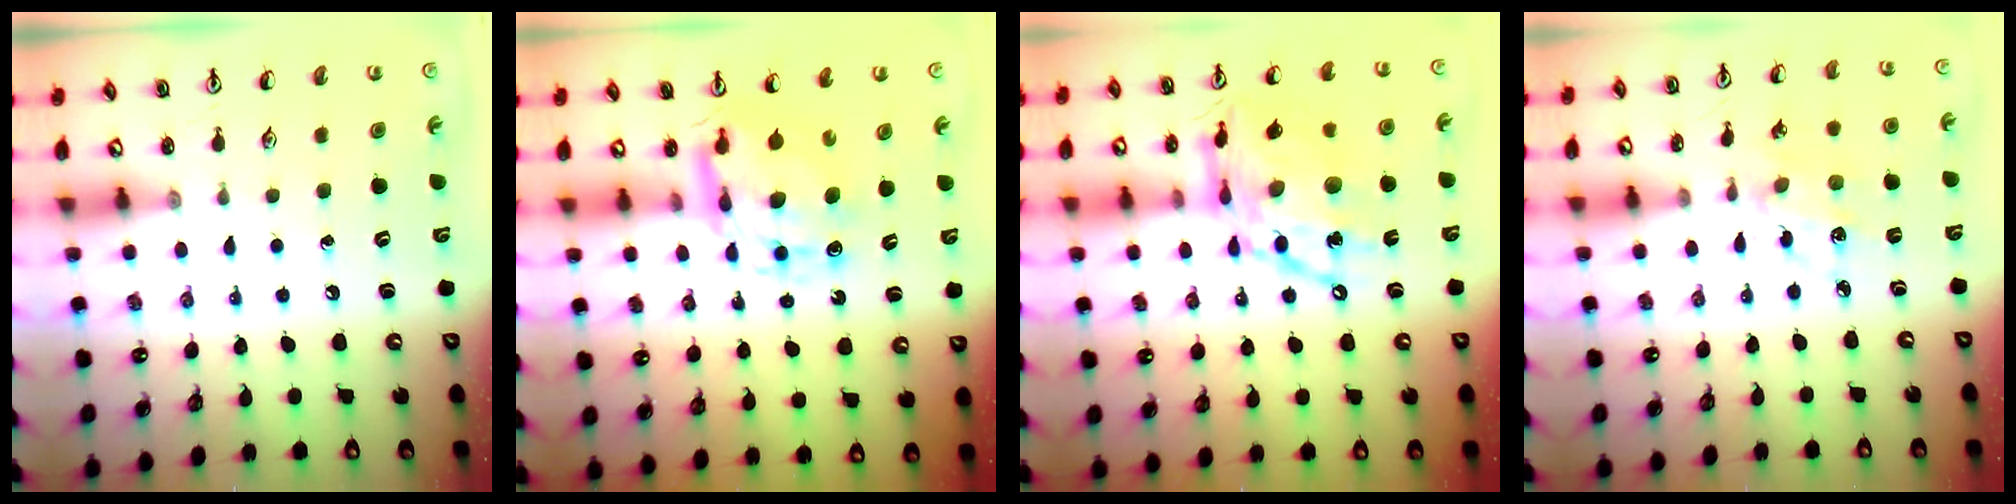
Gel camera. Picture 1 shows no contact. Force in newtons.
{"total": 9.6, "press": 9.6, "slide": 1.0}
{"total": 18.3, "press": 18.2, "slide": 1.8}
{"total": 4.8, "press": 4.8, "slide": 0.3}